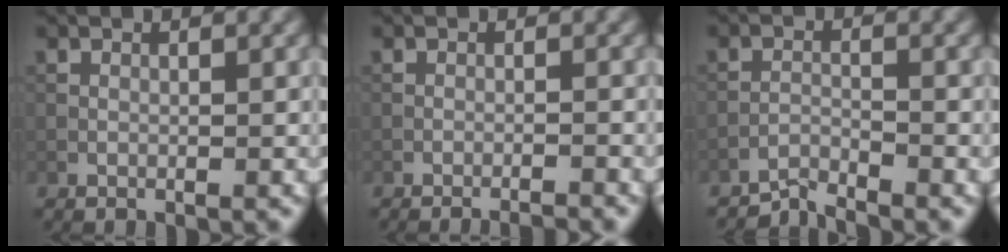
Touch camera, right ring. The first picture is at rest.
{"total": 2.7, "force": [-2.5, 0.3, 1.0], "torque": [-0.011, 0.001, -0.041]}
{"total": 2.0, "force": [-2.0, 0.0, 0.1], "torque": [0.003, 0.003, -0.047]}